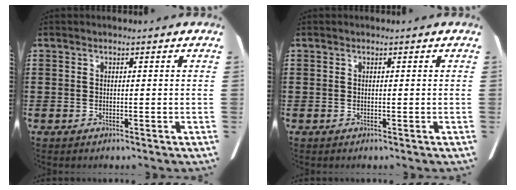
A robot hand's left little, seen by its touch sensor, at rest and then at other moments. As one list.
[{"total": 0.0}]